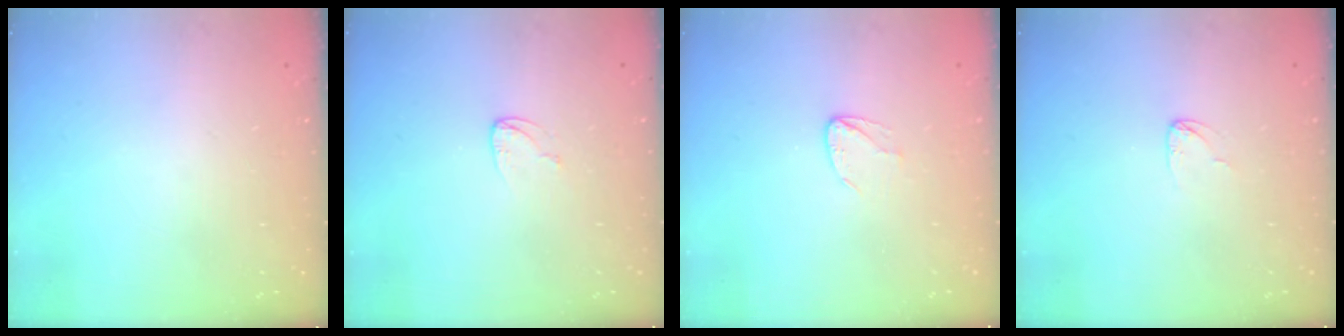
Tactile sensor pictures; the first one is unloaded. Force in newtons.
{"total": 3.4, "press": 3.4, "slide": 0.3}
{"total": 3.6, "press": 3.6, "slide": 0.4}
{"total": 2.6, "press": 2.6, "slide": 0.1}